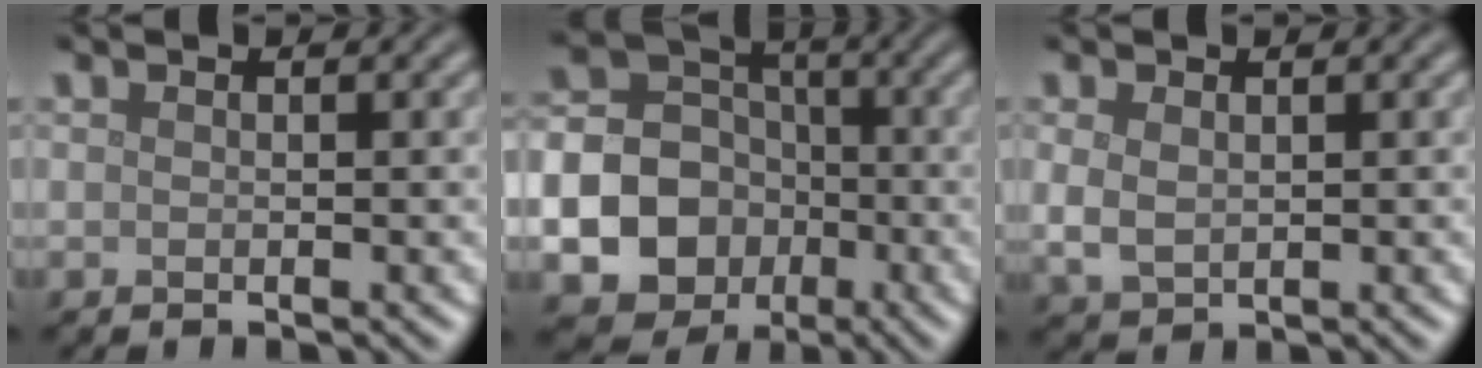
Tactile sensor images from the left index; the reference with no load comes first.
{"total": 19.7, "force": [-5.9, 18.1, 4.9], "torque": [-0.149, -0.052, -0.123]}
{"total": 2.3, "force": [0.3, 1.7, 1.6], "torque": [-0.040, -0.002, 0.011]}